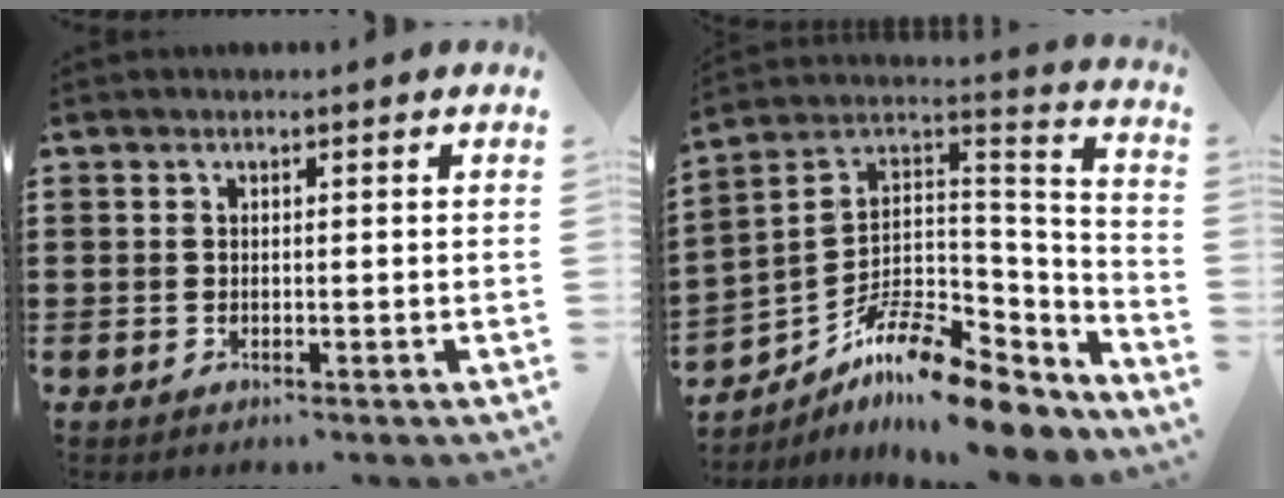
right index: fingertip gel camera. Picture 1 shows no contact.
{"total": 11.2, "force": [-8.6, 3.2, 6.4], "torque": [-0.116, 0.018, -0.164]}